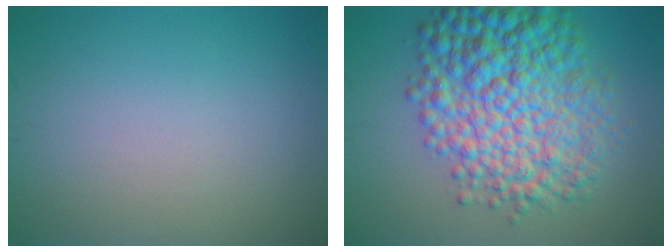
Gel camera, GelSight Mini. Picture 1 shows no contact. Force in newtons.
{"total": 10.5, "press": 10.5, "slide": 0.1}